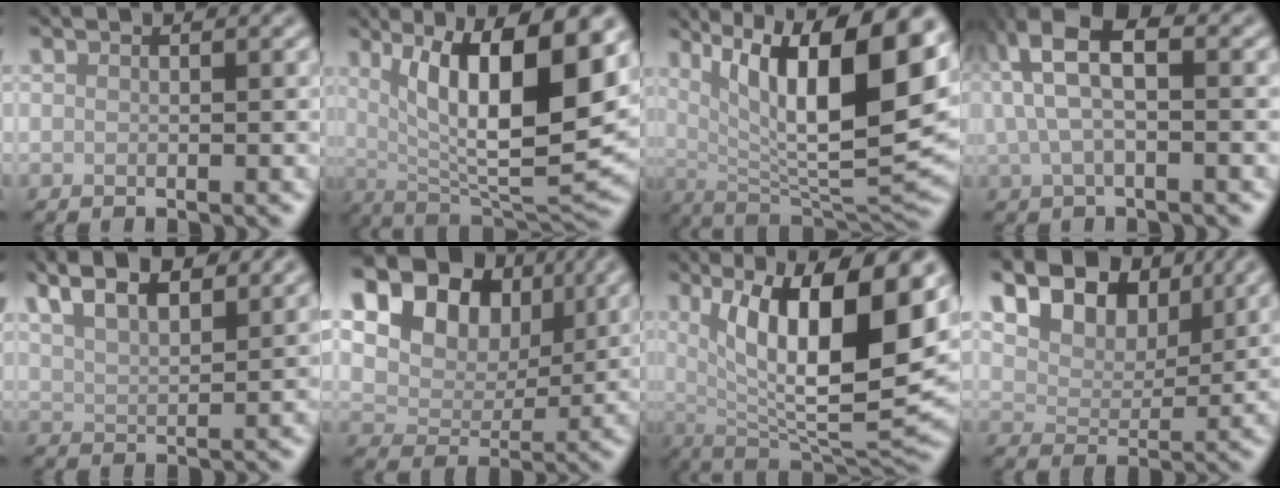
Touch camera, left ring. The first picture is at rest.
{"total": 13.2, "force": [4.1, 4.0, 11.9], "torque": [-0.175, -0.012, 0.074]}
{"total": 14.9, "force": [5.5, 4.6, 13.1], "torque": [-0.203, -0.005, 0.096]}
{"total": 6.4, "force": [2.3, 2.8, 5.3], "torque": [-0.106, 0.017, 0.039]}
{"total": 7.4, "force": [5.2, 2.8, 4.4], "torque": [-0.076, 0.032, 0.065]}
{"total": 17.4, "force": [8.9, 12.3, 8.6], "torque": [-0.193, 0.044, 0.163]}
{"total": 14.6, "force": [4.7, 4.6, 13.0], "torque": [-0.190, -0.009, 0.082]}
{"total": 9.4, "force": [5.6, 5.8, 4.7], "torque": [-0.095, 0.012, 0.090]}